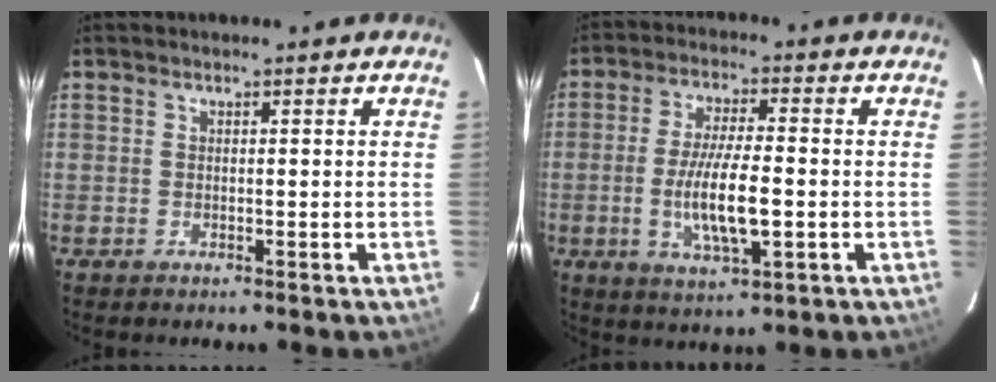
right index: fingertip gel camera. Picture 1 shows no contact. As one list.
[{"total": 10.5, "force": [-2.1, 2.4, 10.0], "torque": [-0.190, -0.010, -0.036]}]